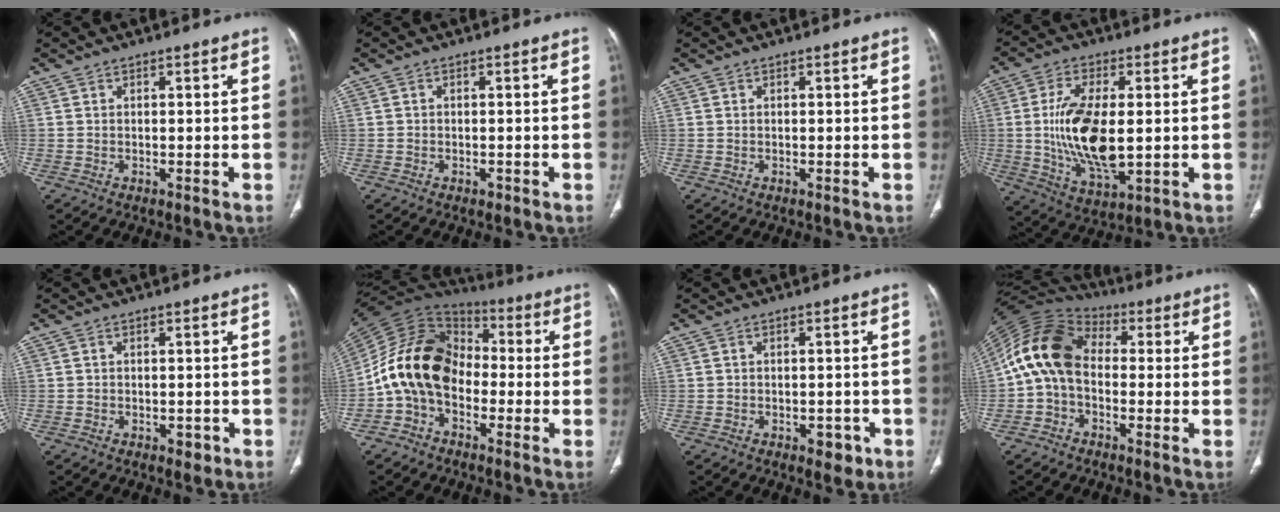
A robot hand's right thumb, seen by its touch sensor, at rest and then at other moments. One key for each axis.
{"total": 0.9, "fx": -0.5, "fy": 0.6, "fz": 0.3, "tx": -0.002, "ty": 0.002, "tz": -0.007}
{"total": 0.0}
{"total": 15.5, "fx": 0.0, "fy": 7.1, "fz": 13.8, "tx": -0.265, "ty": -0.017, "tz": 0.007}
{"total": 1.9, "fx": -0.9, "fy": 1.3, "fz": 1.0, "tx": -0.005, "ty": 0.003, "tz": -0.008}
{"total": 15.3, "fx": -3.1, "fy": 11.0, "fz": 10.2, "tx": -0.180, "ty": 0.057, "tz": -0.072}
{"total": 2.1, "fx": -1.0, "fy": 1.4, "fz": 1.2, "tx": -0.005, "ty": 0.004, "tz": -0.010}
{"total": 12.7, "fx": -0.4, "fy": 9.1, "fz": 8.9, "tx": -0.164, "ty": 0.038, "tz": -0.023}